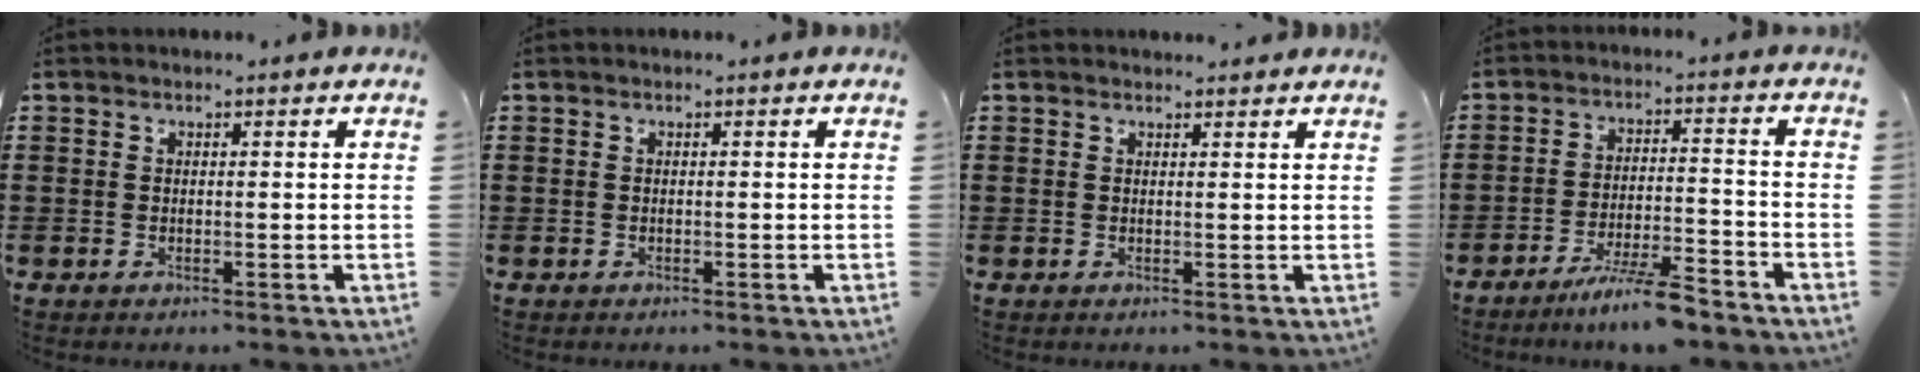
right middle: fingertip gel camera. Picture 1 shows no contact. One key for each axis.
{"total": 0.0}
{"total": 0.9, "fx": 0.9, "fy": 0.2, "fz": 0.0, "tx": 0.006, "ty": -0.003, "tz": 0.016}
{"total": 6.9, "fx": -5.7, "fy": 0.2, "fz": 3.9, "tx": -0.080, "ty": -0.010, "tz": -0.105}